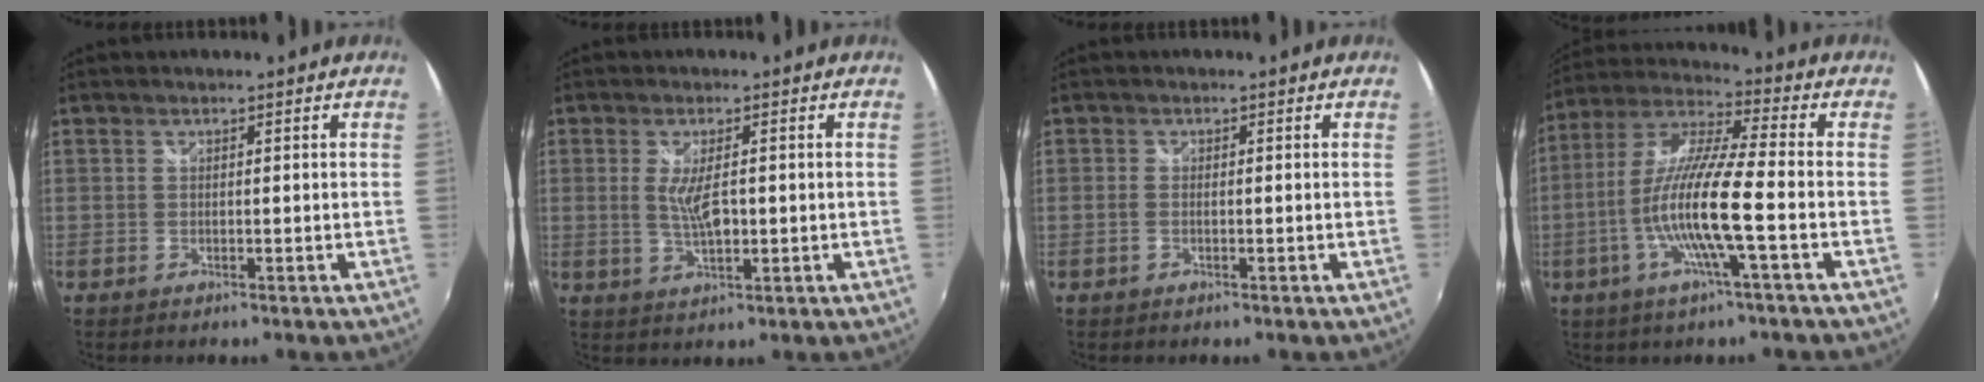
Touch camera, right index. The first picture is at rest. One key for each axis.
{"total": 4.9, "fx": 0.1, "fy": 1.3, "fz": 4.7, "tx": -0.089, "ty": -0.007, "tz": 0.006}
{"total": 0.8, "fx": -0.2, "fy": 0.4, "fz": 0.6, "tx": -0.016, "ty": -0.001, "tz": -0.007}
{"total": 13.7, "fx": -3.9, "fy": 0.3, "fz": 13.1, "tx": -0.252, "ty": -0.004, "tz": -0.078}